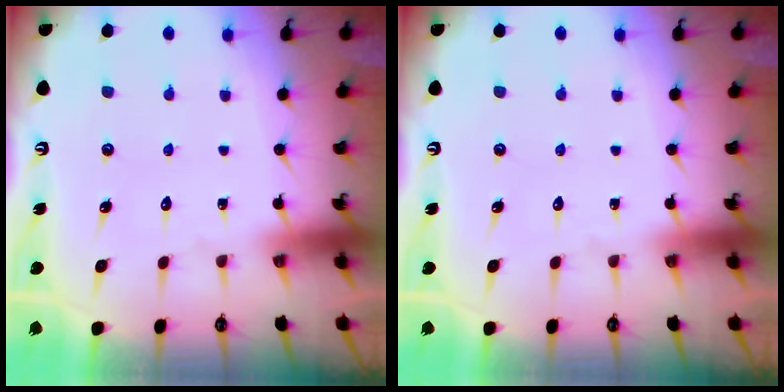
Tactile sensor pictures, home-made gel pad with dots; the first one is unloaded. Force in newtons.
{"total": 0.0}